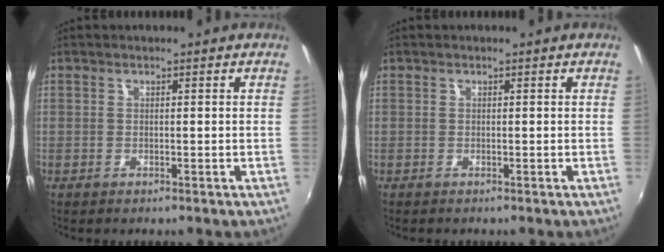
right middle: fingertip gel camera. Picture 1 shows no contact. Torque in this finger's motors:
{"motor_torque": [-0.26, -0.05, -0.05, 0.00]}